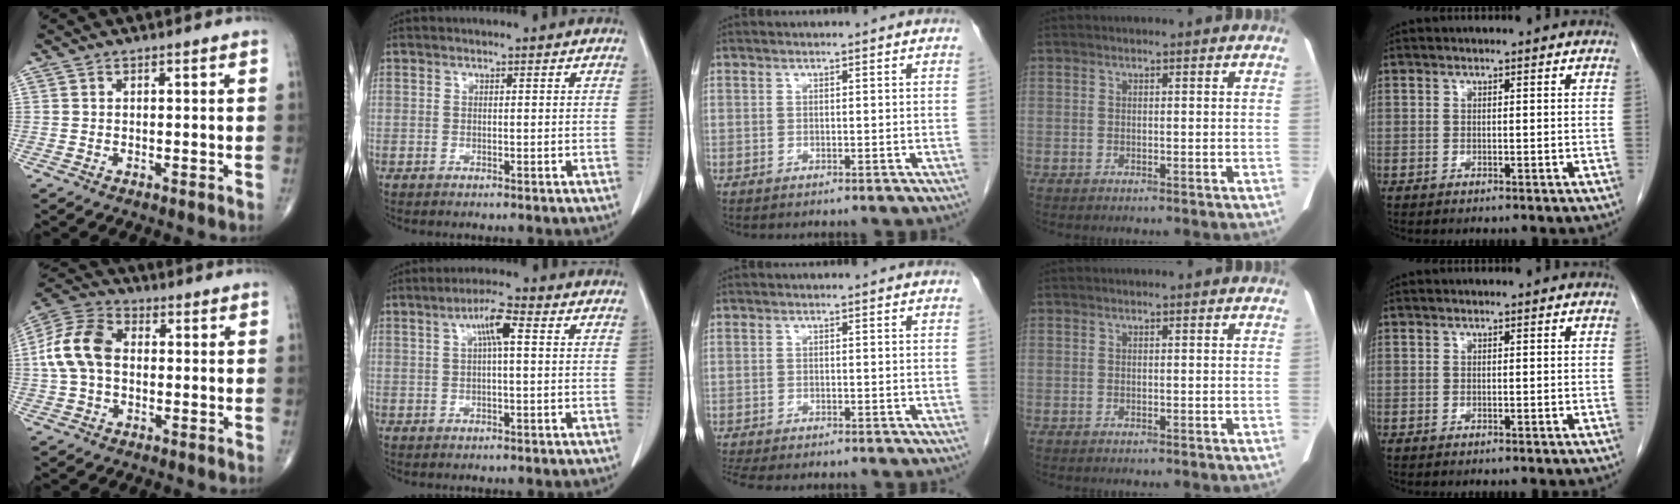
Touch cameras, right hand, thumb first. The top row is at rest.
{"thumb": {"total": 11.4, "force": [0.3, 7.8, 8.3], "torque": [-0.170, 0.032, -0.004]}, "index": {"total": 4.5, "force": [1.1, 0.5, 4.3], "torque": [-0.081, 0.013, 0.020]}, "middle": {"total": 7.6, "force": [-6.7, 1.6, 3.3], "torque": [-0.053, -0.006, -0.097]}}